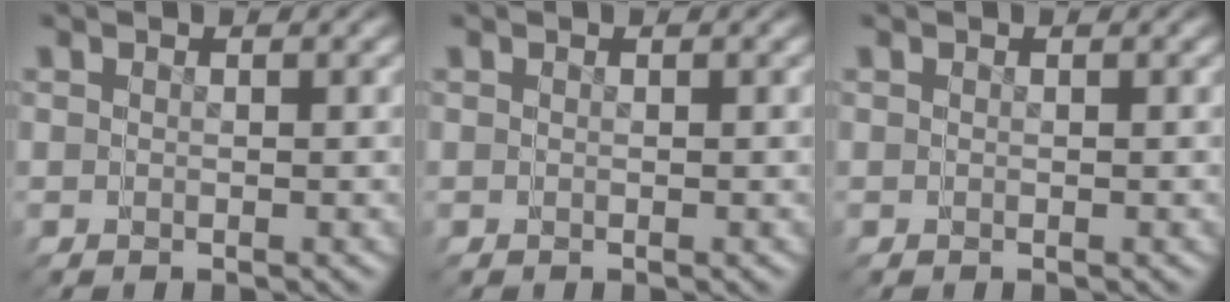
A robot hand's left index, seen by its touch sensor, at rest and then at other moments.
{"total": 0.0}
{"total": 0.0}